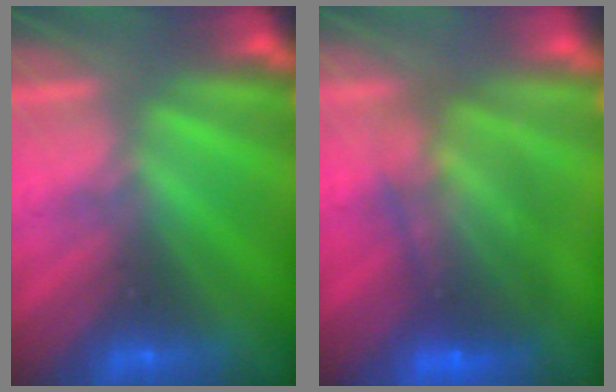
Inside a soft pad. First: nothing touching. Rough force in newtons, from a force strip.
{"total": 5.6}